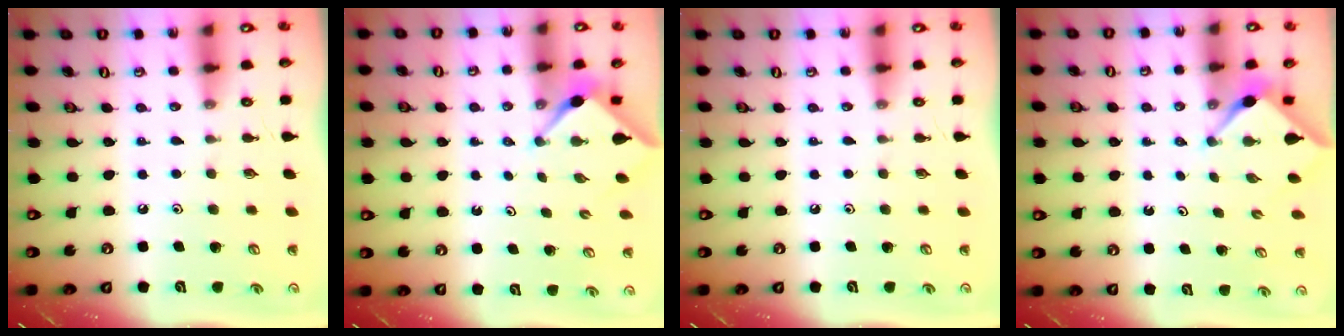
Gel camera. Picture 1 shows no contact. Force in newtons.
{"total": 3.1, "press": 3.1, "slide": 0.4}
{"total": 0.0}
{"total": 2.9, "press": 2.9, "slide": 0.4}